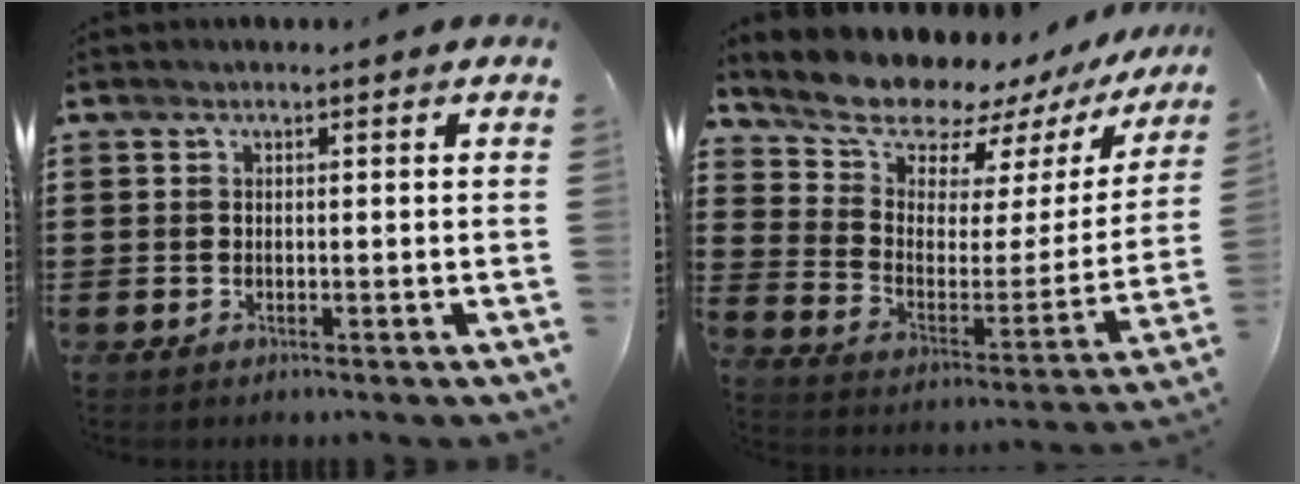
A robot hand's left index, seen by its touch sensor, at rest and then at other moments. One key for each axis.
{"total": 9.5, "fx": 8.8, "fy": 2.9, "fz": 2.1, "tx": -0.071, "ty": -0.073, "tz": 0.151}